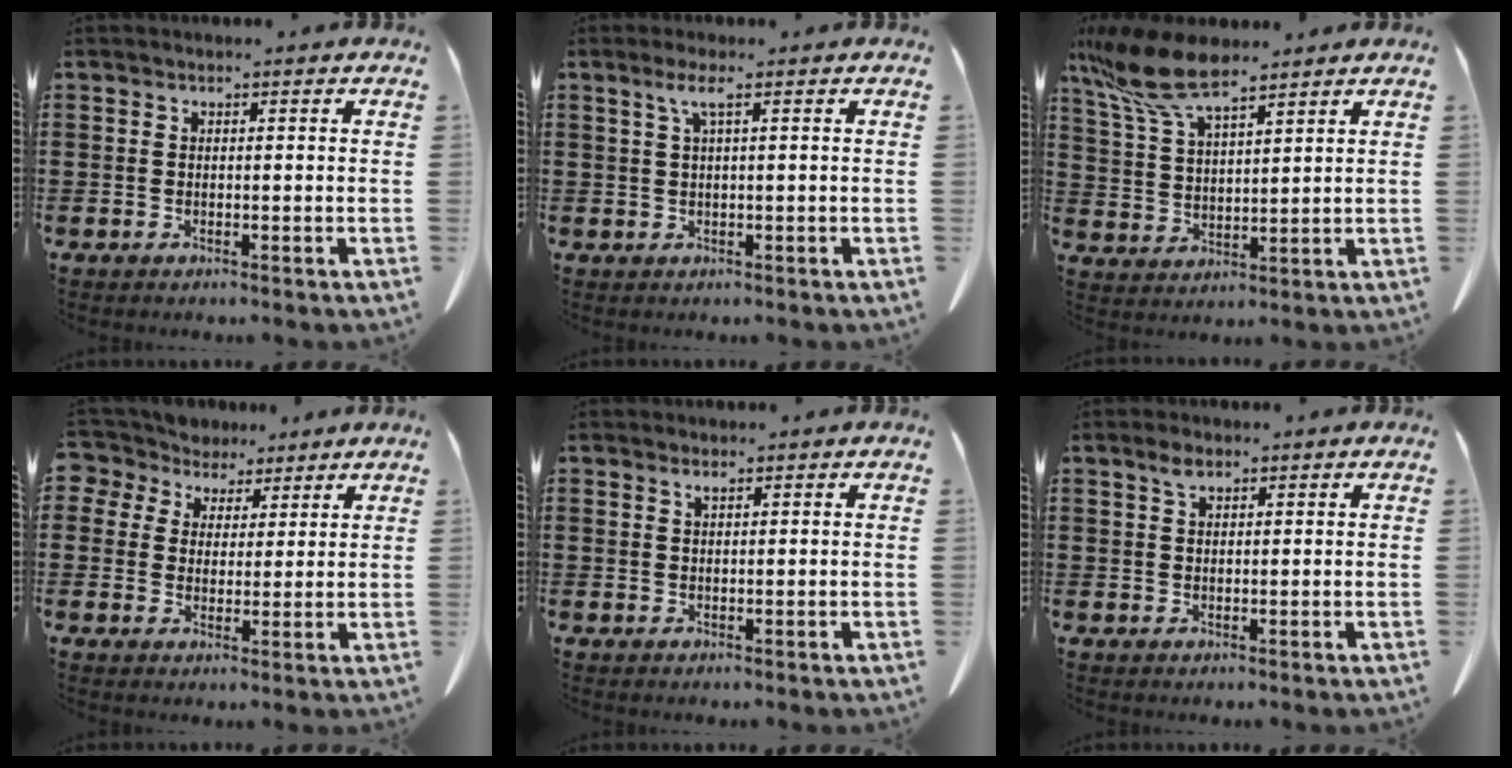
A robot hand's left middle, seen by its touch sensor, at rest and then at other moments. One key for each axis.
{"total": 2.3, "fx": 0.9, "fy": 0.0, "fz": 2.1, "tx": -0.045, "ty": 0.000, "tz": 0.015}
{"total": 10.1, "fx": 7.3, "fy": 2.6, "fz": 6.5, "tx": -0.159, "ty": -0.020, "tz": 0.133}
{"total": 5.0, "fx": 3.9, "fy": 3.2, "fz": 0.3, "tx": -0.035, "ty": -0.012, "tz": 0.070}
{"total": 0.9, "fx": 0.7, "fy": 0.1, "fz": 0.5, "tx": -0.013, "ty": -0.002, "tz": 0.014}
{"total": 1.8, "fx": 1.2, "fy": 0.7, "fz": 1.2, "tx": -0.028, "ty": 0.002, "tz": 0.022}